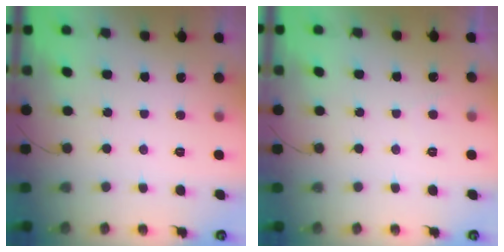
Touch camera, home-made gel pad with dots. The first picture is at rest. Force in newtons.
{"total": 0.5, "press": 0.1, "slide": 0.5}